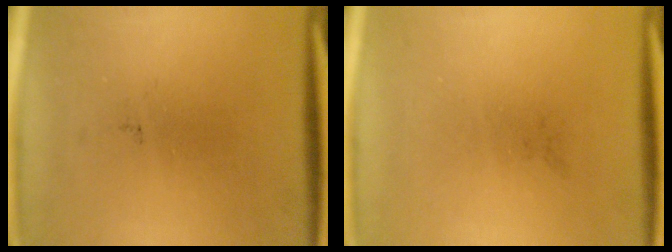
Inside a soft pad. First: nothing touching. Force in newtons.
{"total": 0.0}